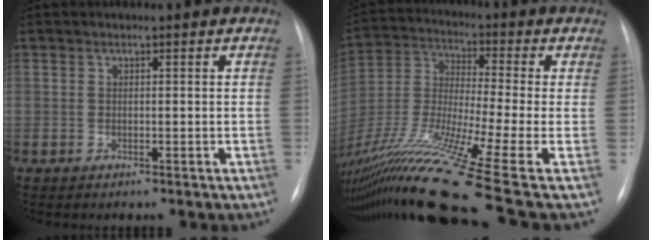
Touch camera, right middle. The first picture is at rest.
{"total": 21.2, "force": [-13.5, -1.2, 16.2], "torque": [-0.327, -0.036, -0.252]}